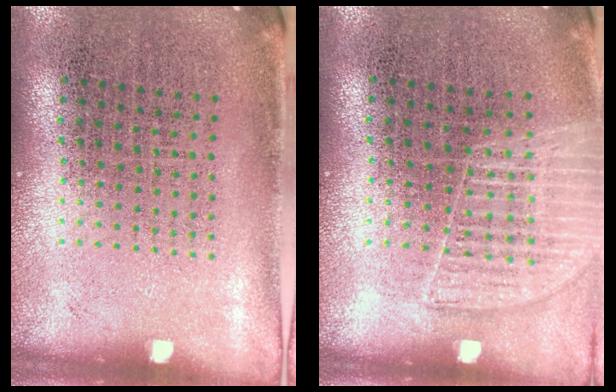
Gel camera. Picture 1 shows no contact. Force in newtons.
{"total": 1.2, "press": 1.2, "slide": 0.2}